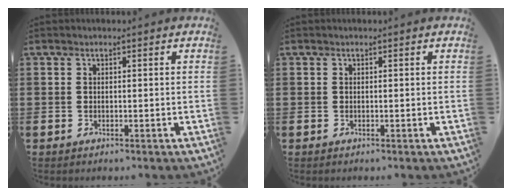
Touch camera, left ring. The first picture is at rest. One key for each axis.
{"total": 0.0}